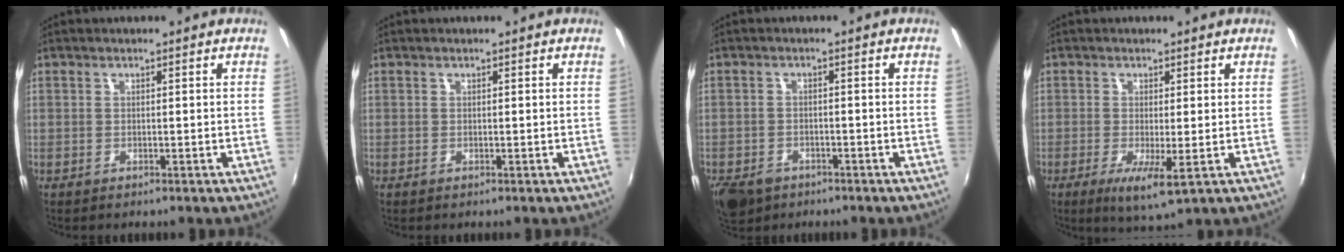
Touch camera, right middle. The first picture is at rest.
{"total": 0.0}
{"total": 7.2, "force": [-4.6, 4.6, 3.1], "torque": [-0.082, -0.013, -0.076]}
{"total": 5.2, "force": [-1.5, 1.2, 4.8], "torque": [-0.095, -0.020, -0.024]}